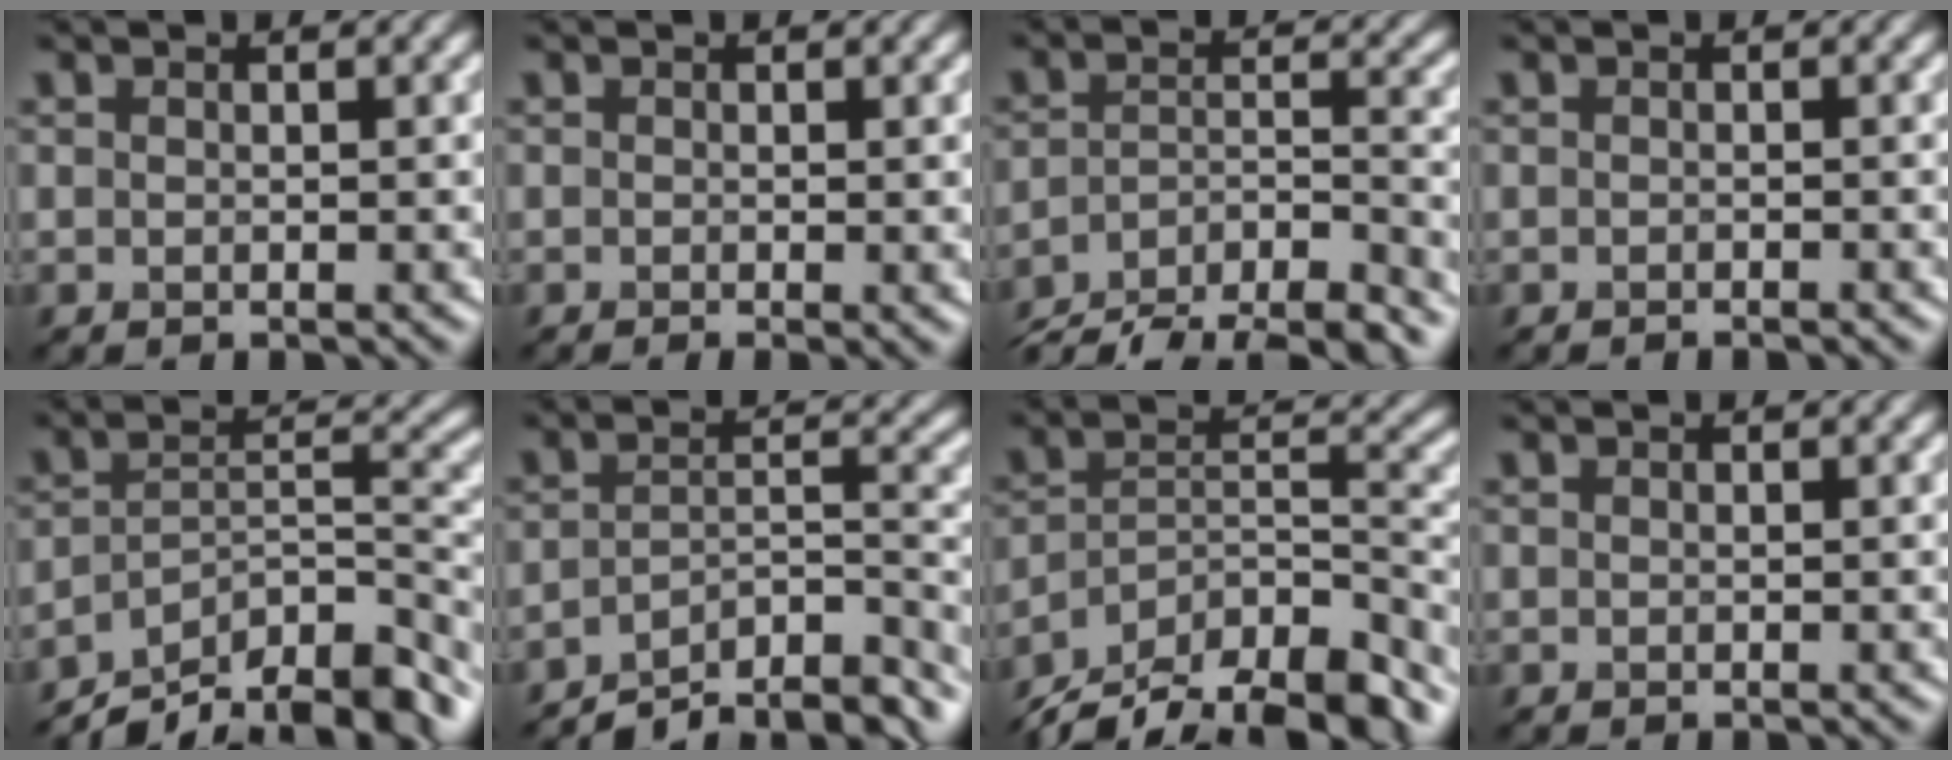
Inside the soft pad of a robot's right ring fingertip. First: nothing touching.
{"total": 1.2, "force": [-0.4, 0.2, 1.1], "torque": [-0.021, -0.005, -0.007]}
{"total": 10.6, "force": [-9.5, 3.1, 3.5], "torque": [-0.063, -0.010, -0.138]}
{"total": 0.7, "force": [-0.7, 0.0, 0.2], "torque": [-0.003, -0.001, -0.012]}
{"total": 11.8, "force": [-8.9, 3.9, 6.7], "torque": [-0.106, 0.010, -0.144]}
{"total": 8.5, "force": [-7.1, 2.3, 4.2], "torque": [-0.056, -0.002, -0.109]}
{"total": 13.8, "force": [-11.3, 4.9, 6.3], "torque": [-0.120, 0.010, -0.174]}
{"total": 0.0}